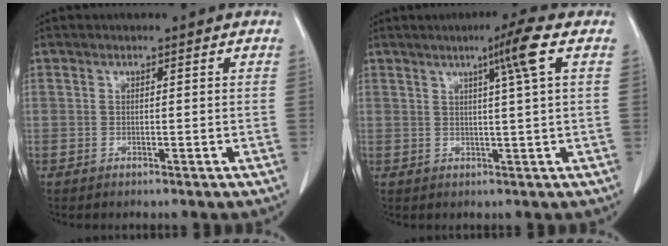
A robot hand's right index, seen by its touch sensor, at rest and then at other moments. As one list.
[{"total": 5.0, "force": [1.9, -1.3, 4.4], "torque": [-0.077, 0.002, 0.032]}]